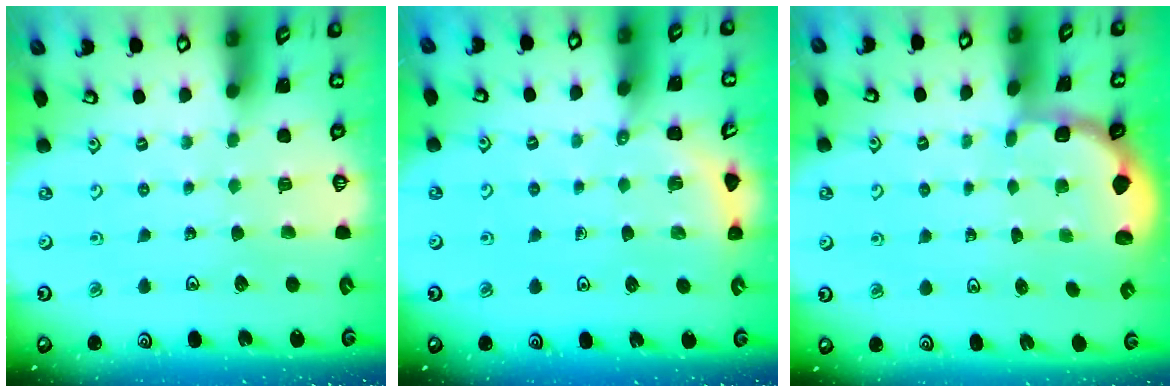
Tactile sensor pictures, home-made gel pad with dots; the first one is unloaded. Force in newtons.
{"total": 2.6, "press": 2.6, "slide": 0.2}
{"total": 1.8, "press": 1.7, "slide": 0.7}